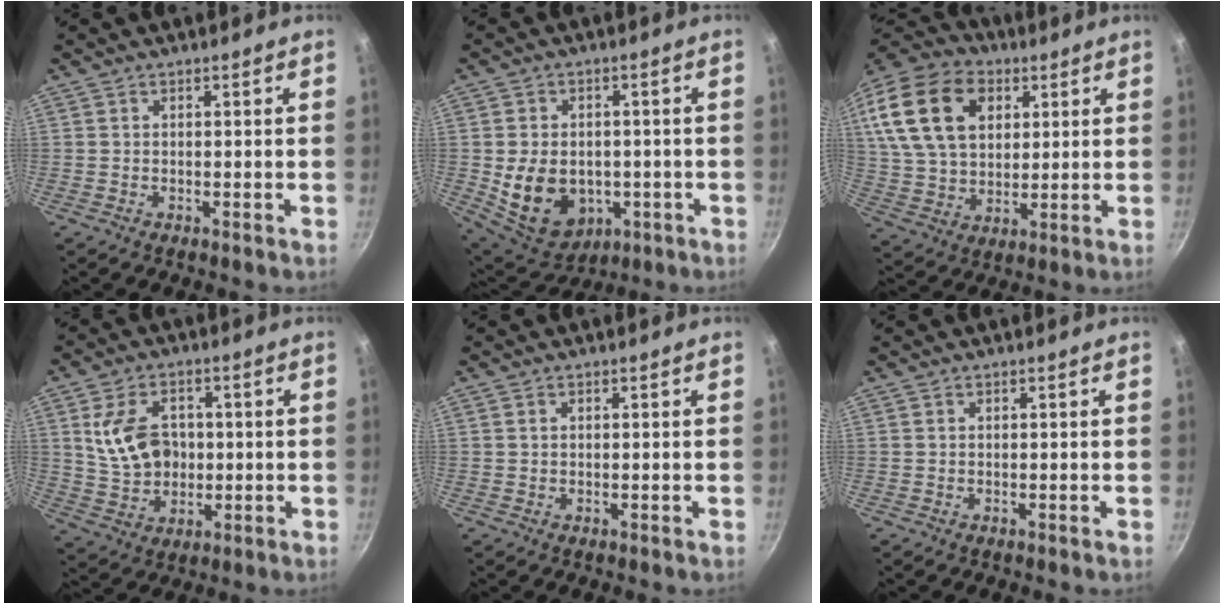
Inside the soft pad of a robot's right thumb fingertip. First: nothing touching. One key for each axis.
{"total": 14.1, "fx": -2.5, "fy": 10.5, "fz": 9.1, "tx": -0.139, "ty": 0.001, "tz": -0.018}
{"total": 21.6, "fx": 7.2, "fy": 14.8, "fz": 14.0, "tx": -0.244, "ty": 0.000, "tz": 0.127}
{"total": 11.8, "fx": 1.5, "fy": 8.7, "fz": 7.8, "tx": -0.120, "ty": -0.001, "tz": 0.035}
{"total": 0.8, "fx": 0.3, "fy": 0.6, "fz": 0.4, "tx": -0.008, "ty": 0.002, "tz": 0.006}
{"total": 0.0}